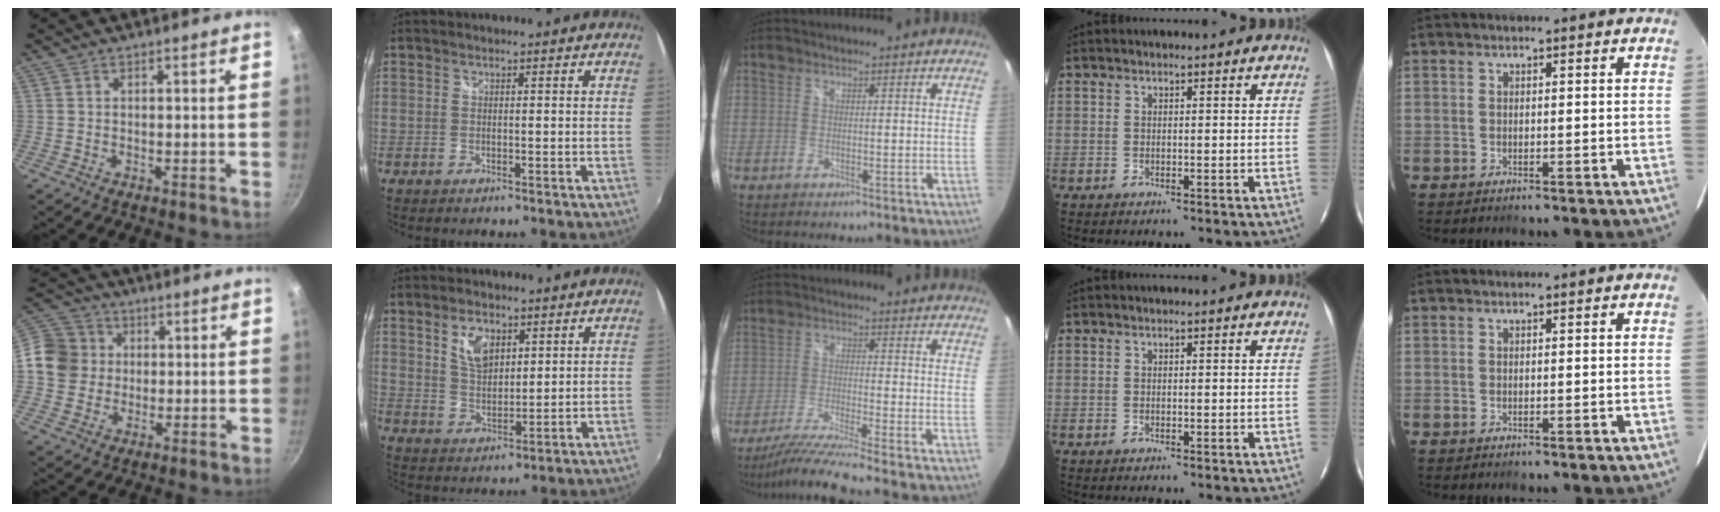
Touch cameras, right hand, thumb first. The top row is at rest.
{"thumb": {"total": 11.0, "force": [0.8, 10.1, 4.2], "torque": [-0.052, 0.022, -0.001]}, "index": {"total": 6.8, "force": [3.1, 3.8, 4.7], "torque": [-0.083, 0.005, 0.060]}, "middle": {"total": 9.0, "force": [-7.6, -1.9, 4.3], "torque": [-0.099, -0.022, -0.140]}}